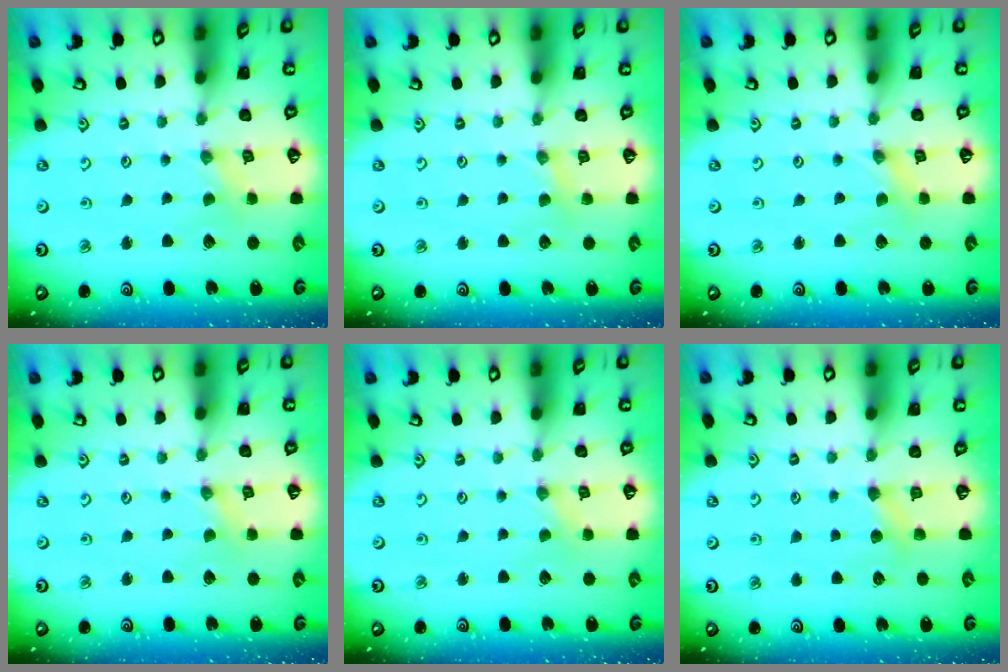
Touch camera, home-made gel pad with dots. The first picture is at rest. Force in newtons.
{"total": 2.6, "press": 2.6, "slide": 0.4}
{"total": 0.0}
{"total": 0.0}
{"total": 0.0}
{"total": 3.6, "press": 3.6, "slide": 0.4}